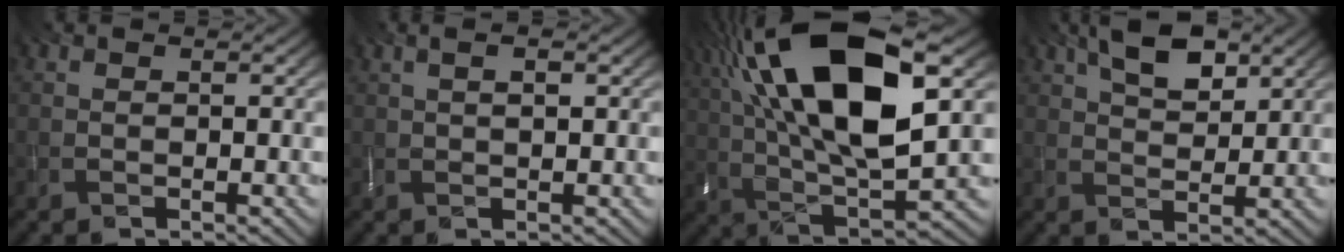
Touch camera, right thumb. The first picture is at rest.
{"total": 2.4, "force": [0.8, 0.6, 2.2], "torque": [-0.039, 0.002, 0.019]}
{"total": 20.0, "force": [6.8, 8.2, 17.0], "torque": [-0.341, 0.045, 0.112]}
{"total": 6.6, "force": [3.7, 3.0, 4.5], "torque": [-0.089, 0.008, 0.069]}